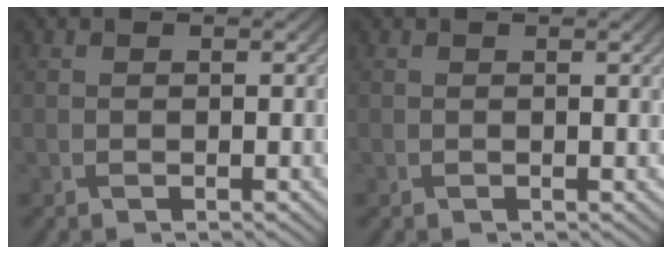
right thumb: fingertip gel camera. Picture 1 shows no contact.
{"total": 1.4, "force": [0.3, 0.2, 1.3], "torque": [-0.018, 0.002, 0.004]}